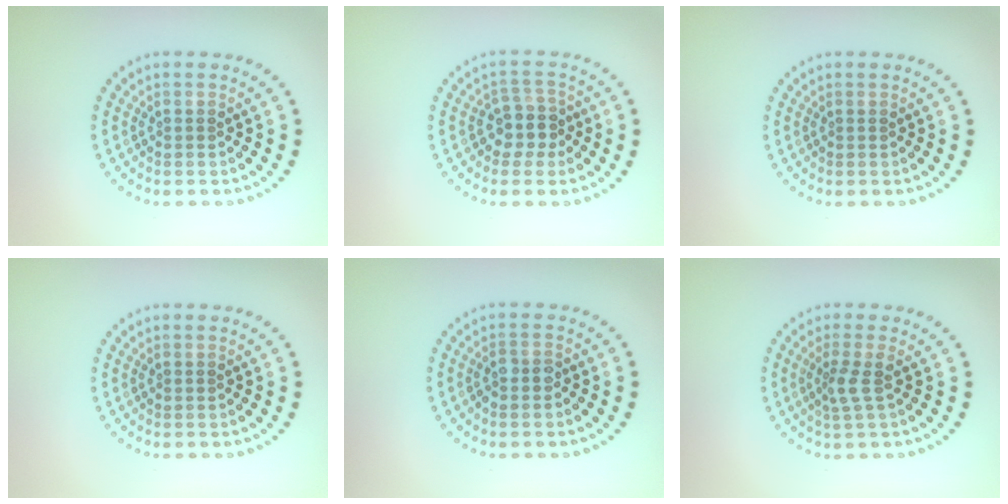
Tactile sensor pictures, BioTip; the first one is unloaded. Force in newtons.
{"total": 2.6, "press": 2.2, "slide": 1.3}
{"total": 0.0}
{"total": 0.0}
{"total": 1.7, "press": 1.6, "slide": 0.7}
{"total": 1.9, "press": 1.4, "slide": 1.3}